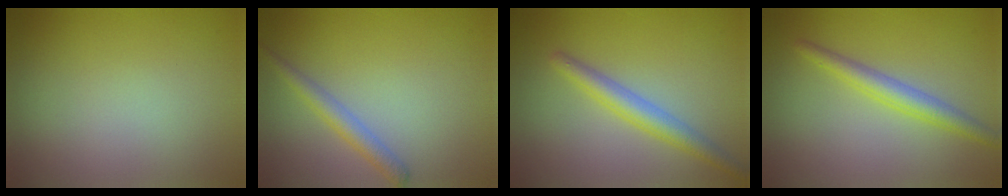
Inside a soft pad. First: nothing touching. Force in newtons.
{"total": 2.2, "press": 2.2, "slide": 0.1}
{"total": 2.9, "press": 2.9, "slide": 0.1}
{"total": 2.6, "press": 2.6, "slide": 0.1}